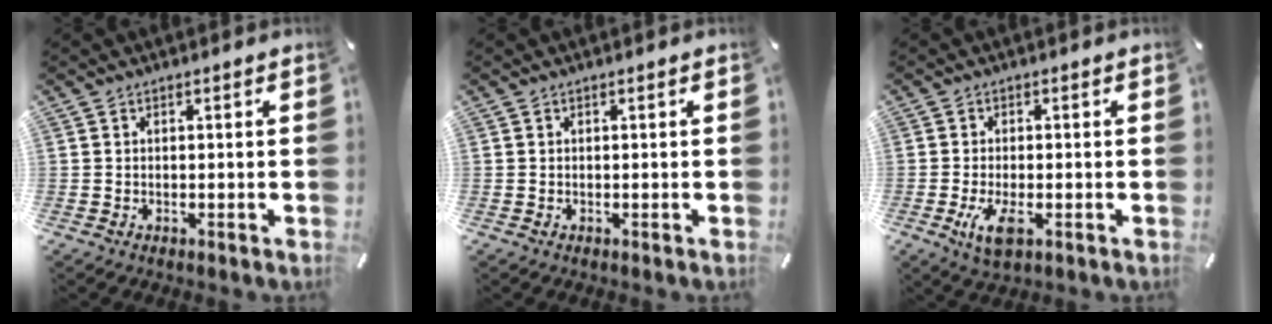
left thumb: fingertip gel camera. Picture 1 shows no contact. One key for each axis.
{"total": 0.0}
{"total": 5.4, "fx": -1.8, "fy": 2.2, "fz": 4.6, "tx": -0.098, "ty": -0.015, "tz": -0.035}